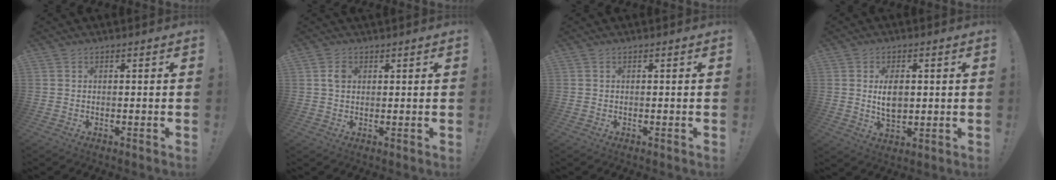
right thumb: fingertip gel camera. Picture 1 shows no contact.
{"total": 2.7, "force": [1.4, 1.8, 1.4], "torque": [-0.014, -0.006, 0.023]}
{"total": 0.0}
{"total": 6.9, "force": [0.9, 4.1, 5.4], "torque": [-0.086, -0.004, 0.011]}